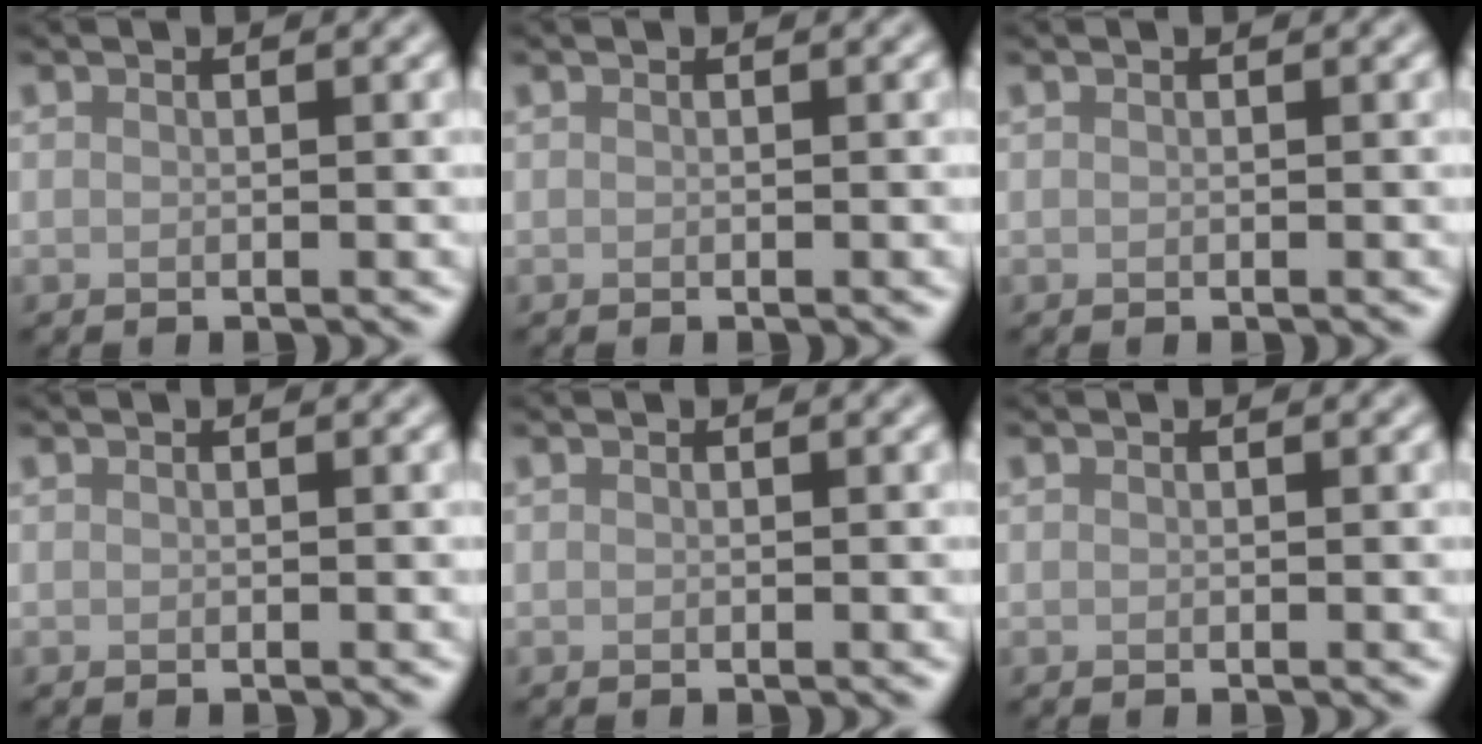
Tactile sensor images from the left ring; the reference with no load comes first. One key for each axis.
{"total": 0.0}
{"total": 0.0}
{"total": 0.0}
{"total": 0.0}
{"total": 0.0}